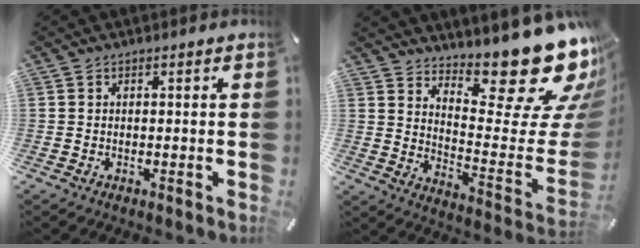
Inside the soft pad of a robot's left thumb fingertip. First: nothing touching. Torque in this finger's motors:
{"motor_torque": [3.32, 1.68, 1.44, -1.34, 0.17]}